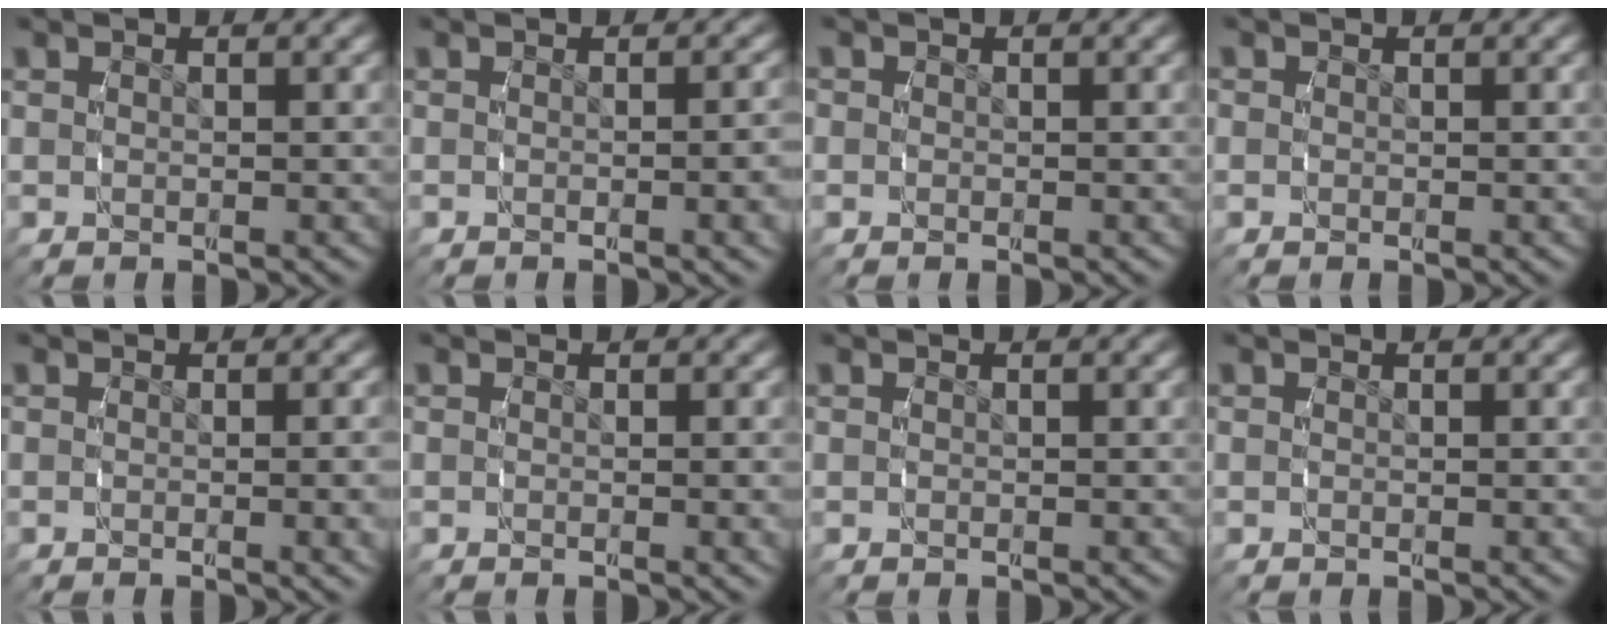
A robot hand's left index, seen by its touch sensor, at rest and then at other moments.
{"total": 1.9, "force": [-0.4, 0.1, 1.8], "torque": [-0.009, 0.013, -0.015]}
{"total": 1.0, "force": [0.0, 1.0, 0.1], "torque": [-0.005, 0.001, -0.003]}
{"total": 0.7, "force": [0.0, 0.7, 0.1], "torque": [-0.001, 0.001, -0.002]}
{"total": 1.6, "force": [-0.2, 0.0, 1.6], "torque": [-0.010, 0.010, -0.011]}
{"total": 0.8, "force": [0.0, -0.1, 0.8], "torque": [-0.005, 0.008, -0.007]}
{"total": 0.0}
{"total": 0.0}